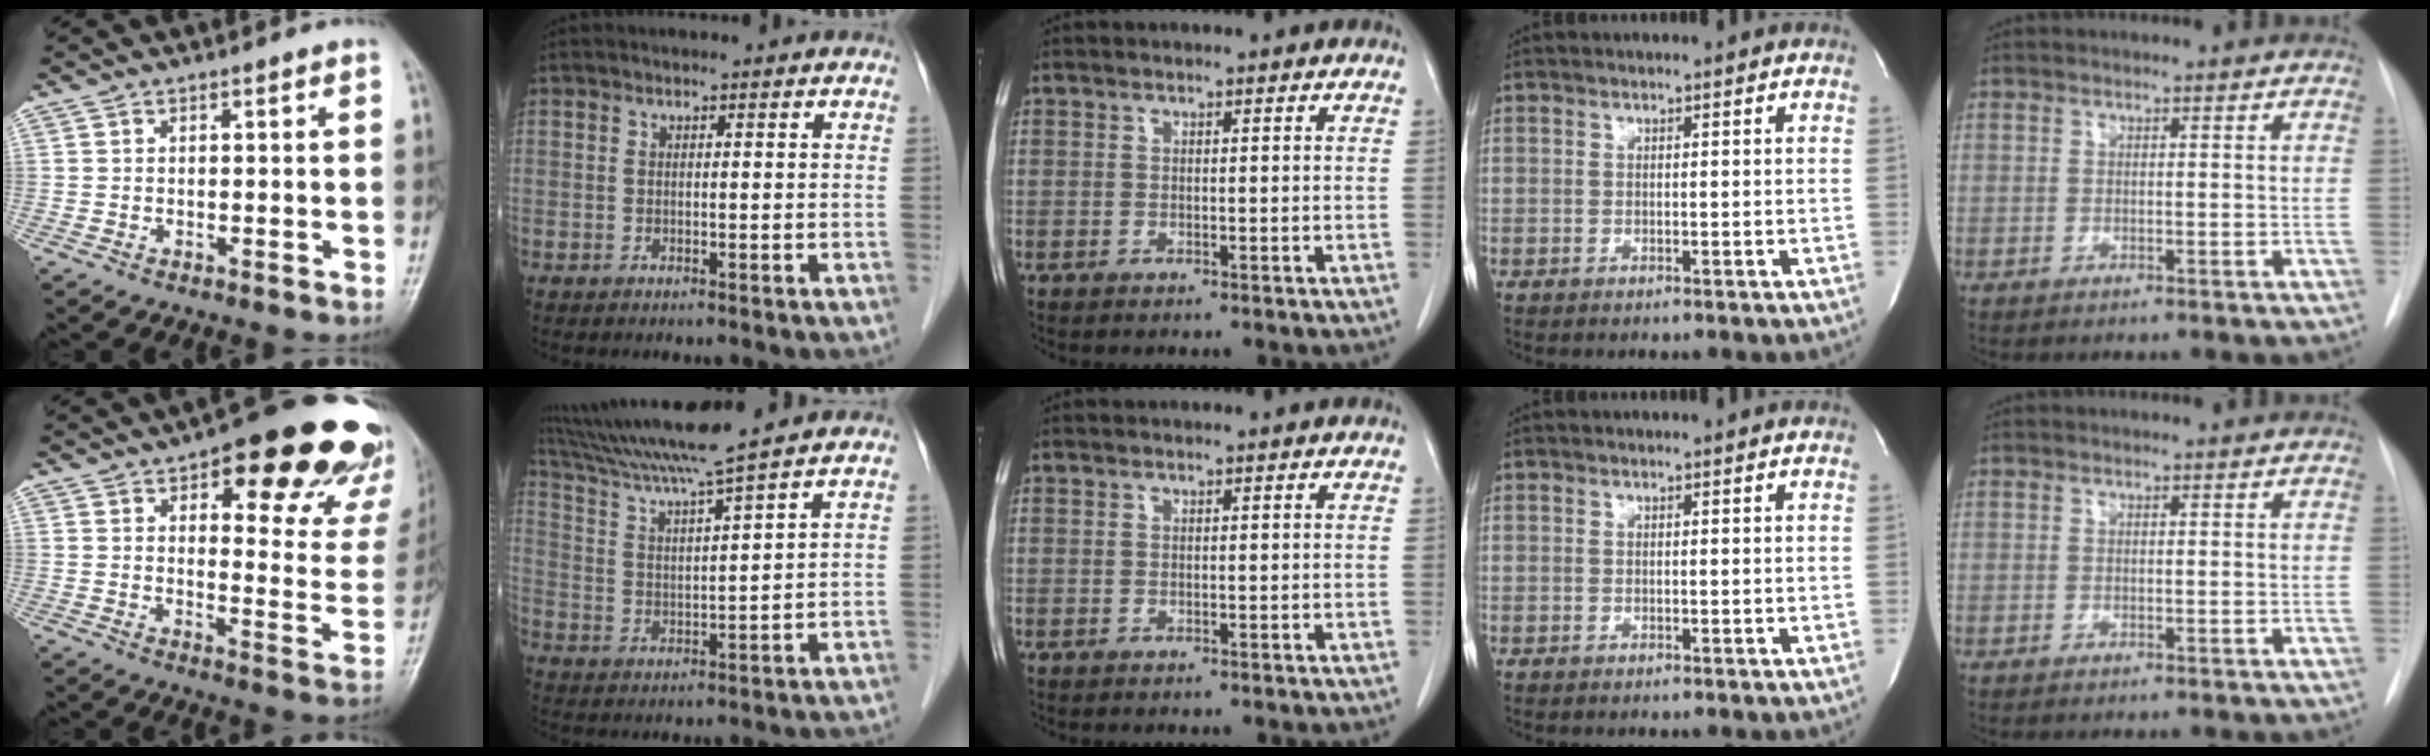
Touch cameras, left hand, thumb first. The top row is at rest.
{"thumb": {"total": 24.8, "force": [16.0, 9.1, 16.6], "torque": [-0.153, -0.069, 0.190]}, "index": {"total": 12.2, "force": [10.3, -2.2, 6.0], "torque": [-0.112, 0.011, 0.183]}}